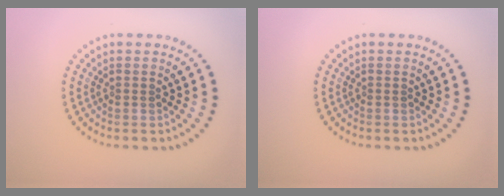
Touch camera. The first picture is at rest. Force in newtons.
{"total": 0.0}